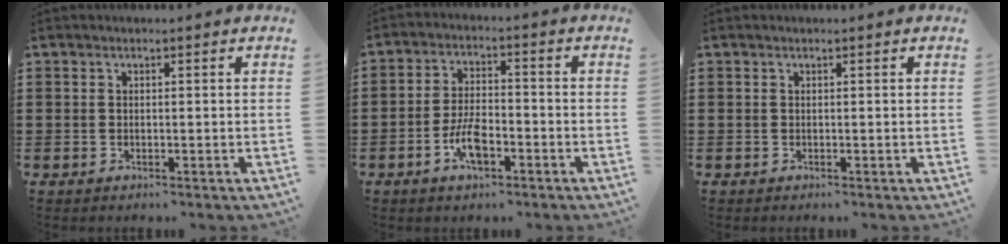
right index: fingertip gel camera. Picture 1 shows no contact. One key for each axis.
{"total": 6.0, "fx": -2.7, "fy": 2.5, "fz": 4.7, "tx": -0.104, "ty": 0.000, "tz": -0.054}
{"total": 0.0}